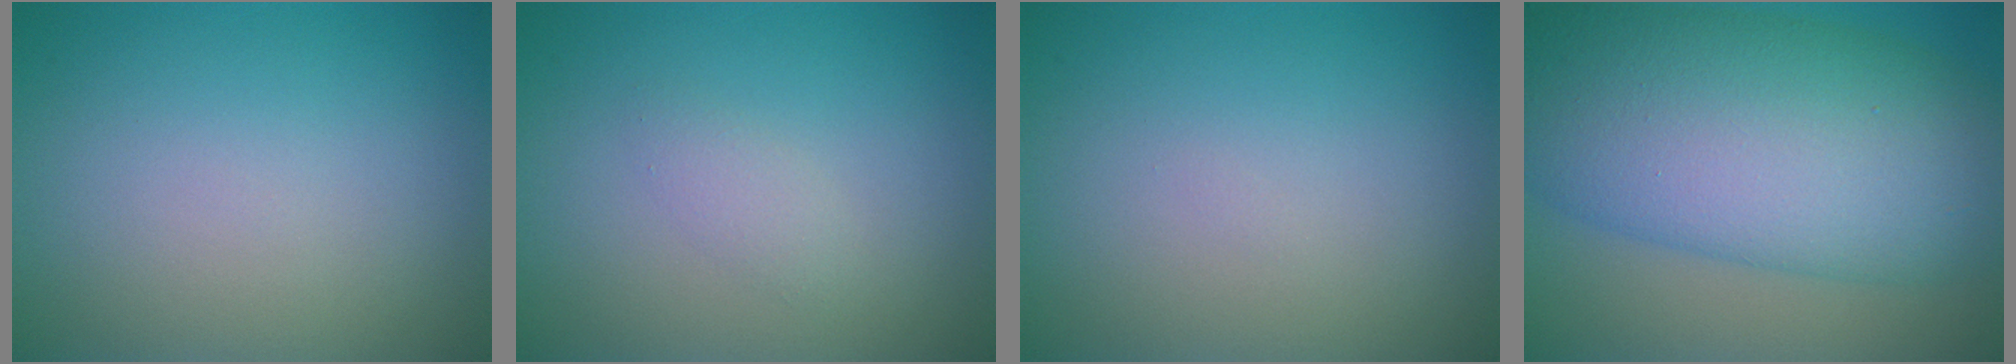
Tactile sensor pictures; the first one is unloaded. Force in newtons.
{"total": 1.1, "press": 1.1, "slide": 0.1}
{"total": 0.0}
{"total": 14.5, "press": 14.5, "slide": 0.1}